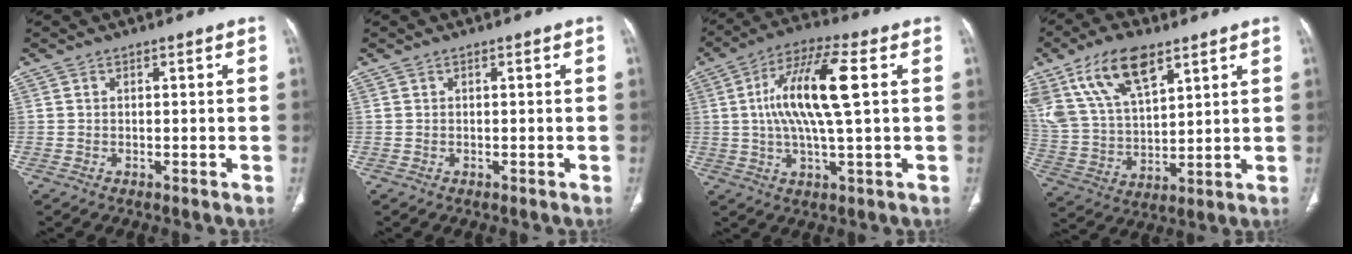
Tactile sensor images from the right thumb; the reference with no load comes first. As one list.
[{"total": 0.0}, {"total": 14.3, "force": [2.3, 3.4, 13.7], "torque": [-0.278, 0.017, 0.037]}, {"total": 16.8, "force": [9.8, 7.9, 11.2], "torque": [-0.196, -0.027, 0.196]}]